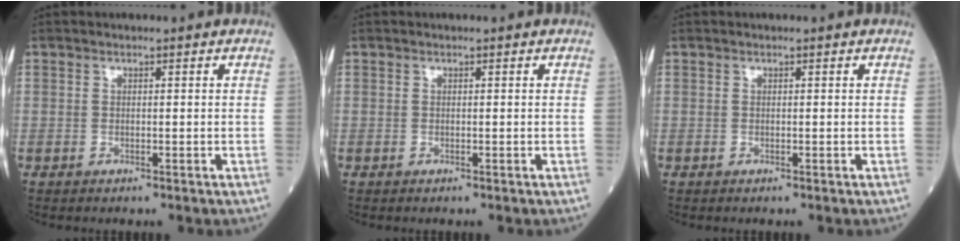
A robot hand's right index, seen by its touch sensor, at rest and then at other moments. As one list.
[{"total": 0.0}, {"total": 0.0}]